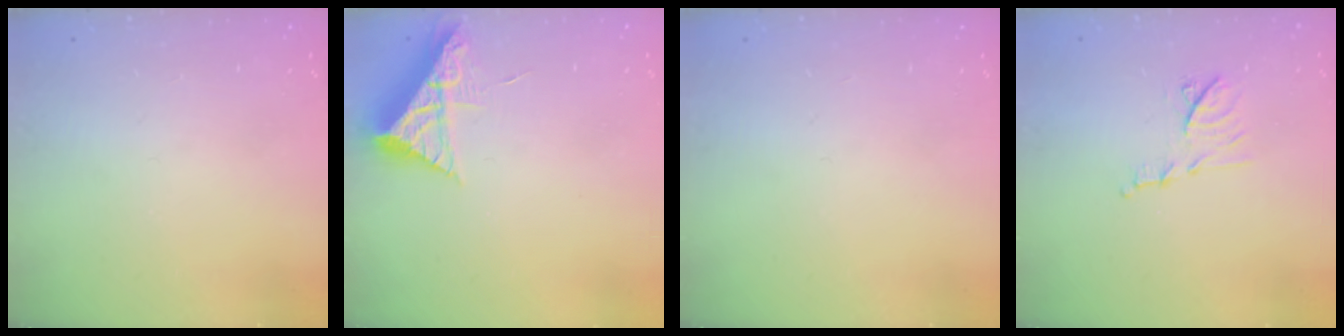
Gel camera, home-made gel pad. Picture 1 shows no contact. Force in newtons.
{"total": 7.9, "press": 7.8, "slide": 0.7}
{"total": 0.0}
{"total": 9.4, "press": 9.4, "slide": 0.1}